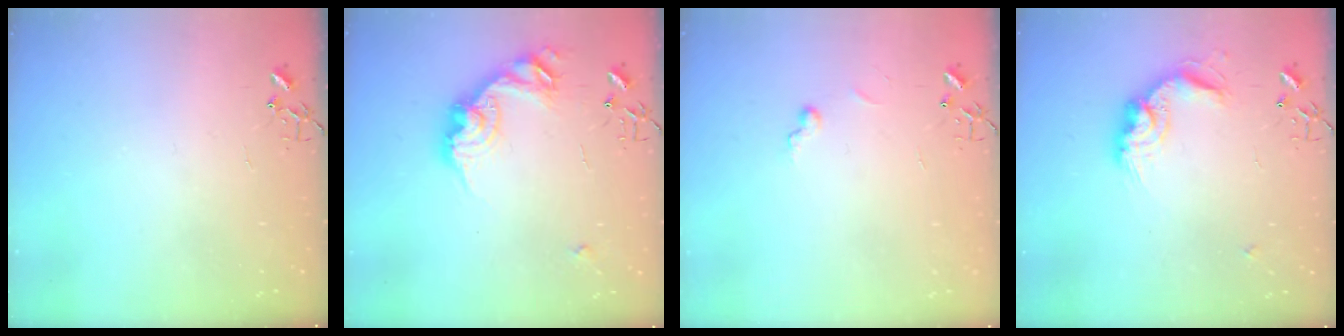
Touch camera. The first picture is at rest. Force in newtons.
{"total": 16.0, "press": 16.0, "slide": 0.3}
{"total": 5.6, "press": 5.6, "slide": 0.5}
{"total": 15.0, "press": 15.0, "slide": 0.6}